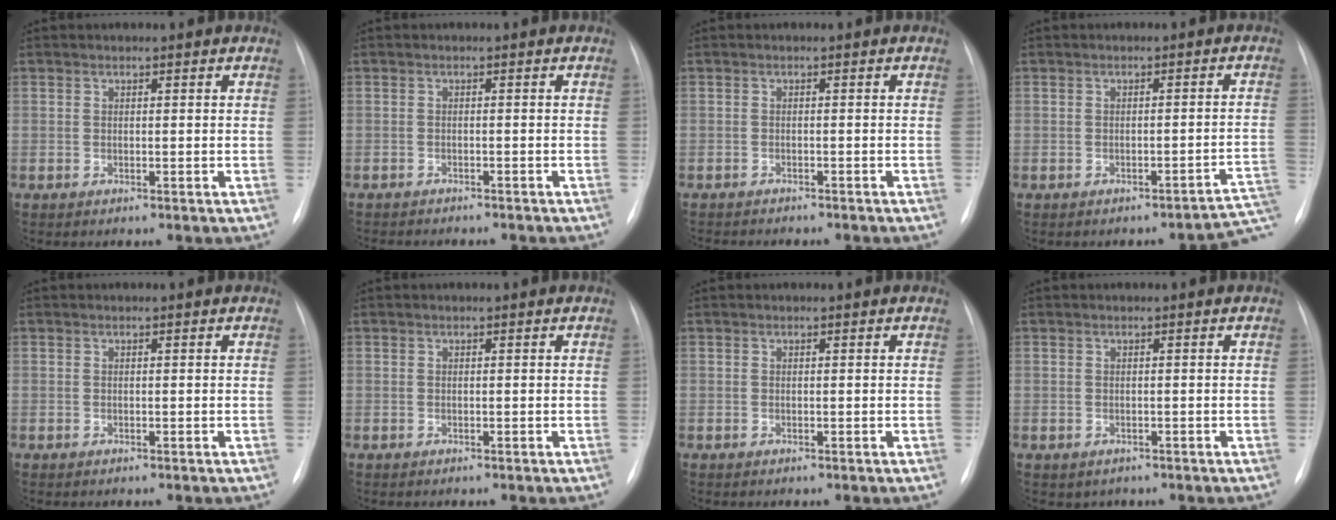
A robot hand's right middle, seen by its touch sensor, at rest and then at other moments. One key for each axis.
{"total": 7.7, "fx": -6.9, "fy": 1.8, "fz": 2.9, "tx": -0.032, "ty": -0.002, "tz": -0.085}
{"total": 7.1, "fx": -6.3, "fy": 1.6, "fz": 2.7, "tx": -0.032, "ty": -0.001, "tz": -0.080}
{"total": 4.4, "fx": -3.8, "fy": 0.7, "fz": 2.0, "tx": -0.001, "ty": 0.029, "tz": -0.033}
{"total": 0.0}
{"total": 0.0}
{"total": 0.0}
{"total": 1.3, "fx": -0.7, "fy": 1.1, "fz": 0.2, "tx": -0.004, "ty": 0.002, "tz": -0.004}